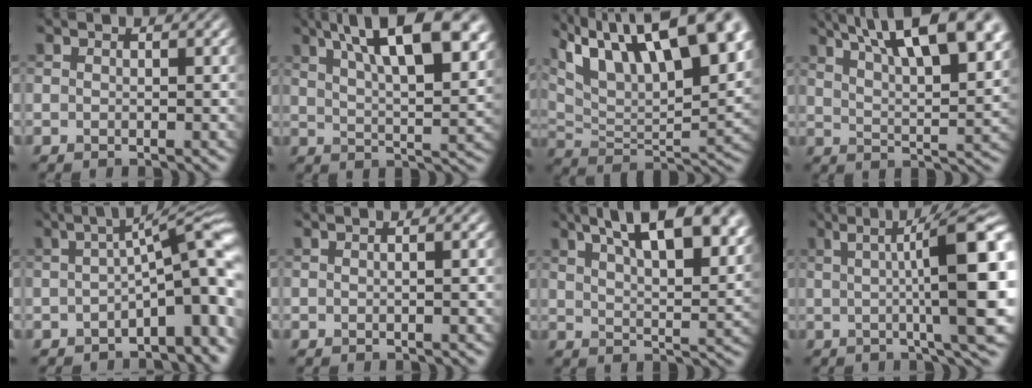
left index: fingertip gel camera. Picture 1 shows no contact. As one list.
[{"total": 13.3, "force": [7.1, 4.6, 10.2], "torque": [-0.125, 0.021, 0.091]}, {"total": 17.5, "force": [9.5, 7.6, 12.5], "torque": [-0.203, 0.042, 0.147]}, {"total": 14.5, "force": [8.7, 5.1, 10.5], "torque": [-0.128, 0.037, 0.106]}, {"total": 9.4, "force": [-1.5, 2.4, 8.9], "torque": [-0.110, 0.015, -0.026]}, {"total": 1.4, "force": [0.0, 0.5, 1.3], "torque": [-0.009, 0.003, -0.006]}, {"total": 12.5, "force": [7.1, 4.7, 9.1], "torque": [-0.104, 0.024, 0.087]}, {"total": 12.6, "force": [1.4, 2.5, 12.3], "torque": [-0.141, 0.009, 0.021]}]